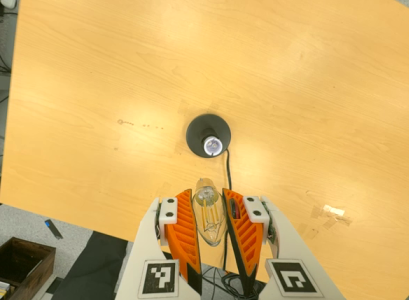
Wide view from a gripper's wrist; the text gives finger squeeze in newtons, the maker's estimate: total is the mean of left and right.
{"total": 13.2, "left": 13.5, "right": 12.8}